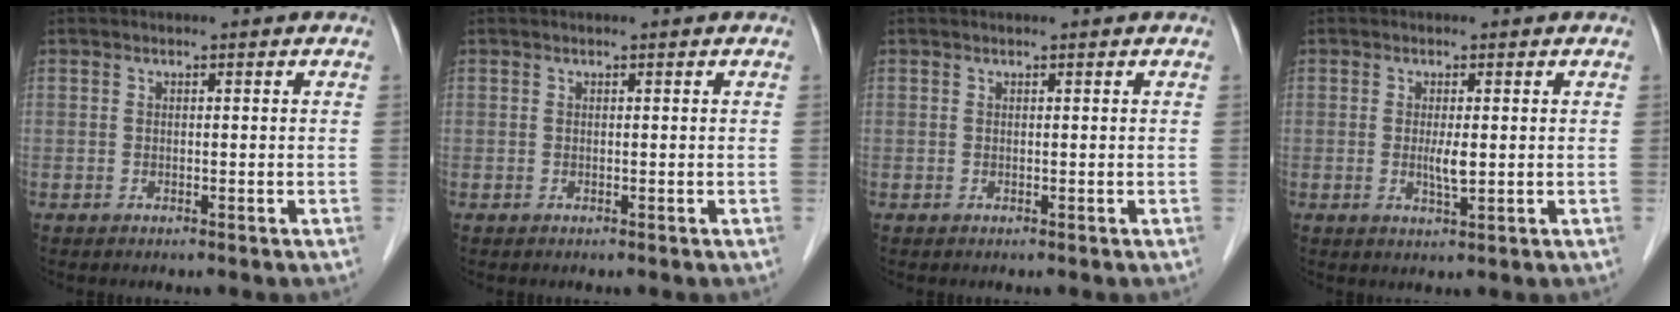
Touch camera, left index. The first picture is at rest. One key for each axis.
{"total": 0.0}
{"total": 0.5, "fx": 0.5, "fy": 0.0, "fz": 0.2, "tx": -0.003, "ty": 0.006, "tz": 0.010}
{"total": 2.2, "fx": 0.0, "fy": 0.3, "fz": 2.2, "tx": -0.044, "ty": -0.009, "tz": 0.001}